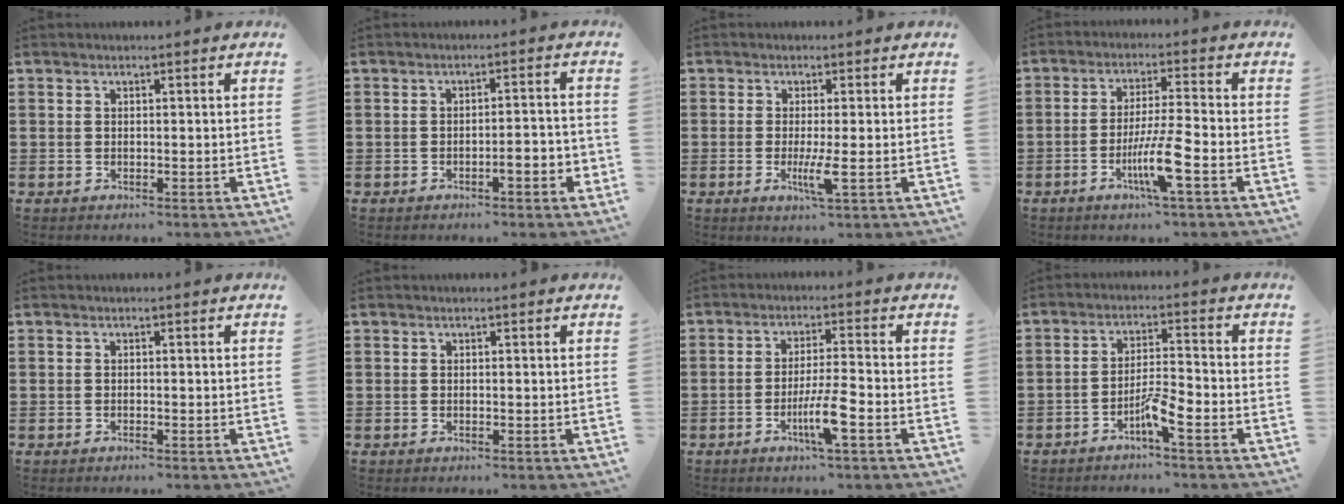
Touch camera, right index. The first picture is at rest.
{"total": 3.3, "force": [-1.5, 0.6, 2.8], "torque": [-0.047, 0.003, -0.029]}
{"total": 3.8, "force": [-0.9, 0.0, 3.7], "torque": [-0.071, -0.014, -0.018]}
{"total": 7.6, "force": [-3.2, 0.1, 6.9], "torque": [-0.131, -0.015, -0.059]}
{"total": 0.5, "force": [-0.4, 0.0, 0.3], "torque": [-0.007, -0.003, -0.008]}
{"total": 0.0}
{"total": 6.1, "force": [-2.6, 0.4, 5.5], "torque": [-0.111, -0.014, -0.049]}
{"total": 4.5, "force": [-2.8, 0.4, 3.5], "torque": [-0.075, -0.003, -0.056]}